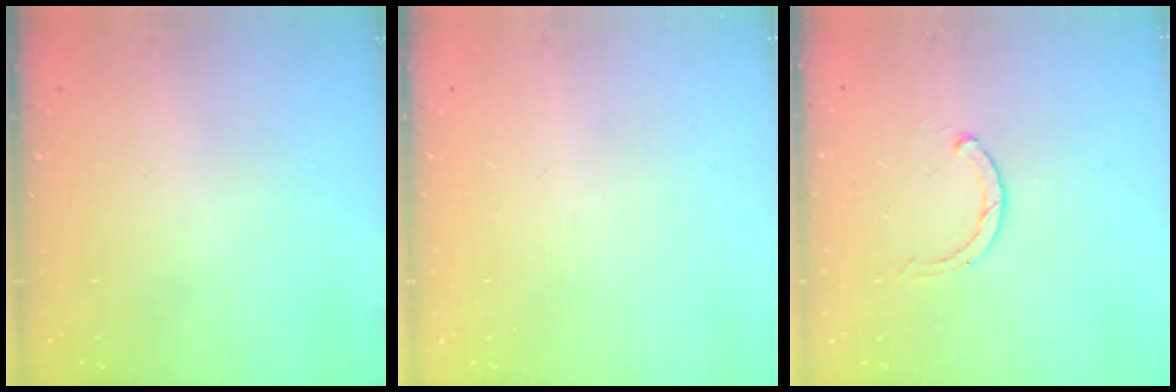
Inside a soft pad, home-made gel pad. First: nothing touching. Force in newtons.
{"total": 0.0}
{"total": 2.3, "press": 2.3, "slide": 0.3}